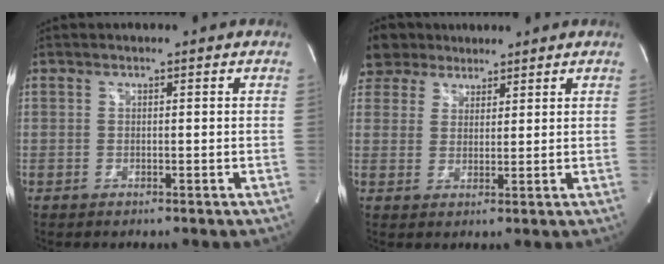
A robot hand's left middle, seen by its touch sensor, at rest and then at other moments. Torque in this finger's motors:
{"motor_torque": [0.41, -0.30, 1.05, 0.21]}